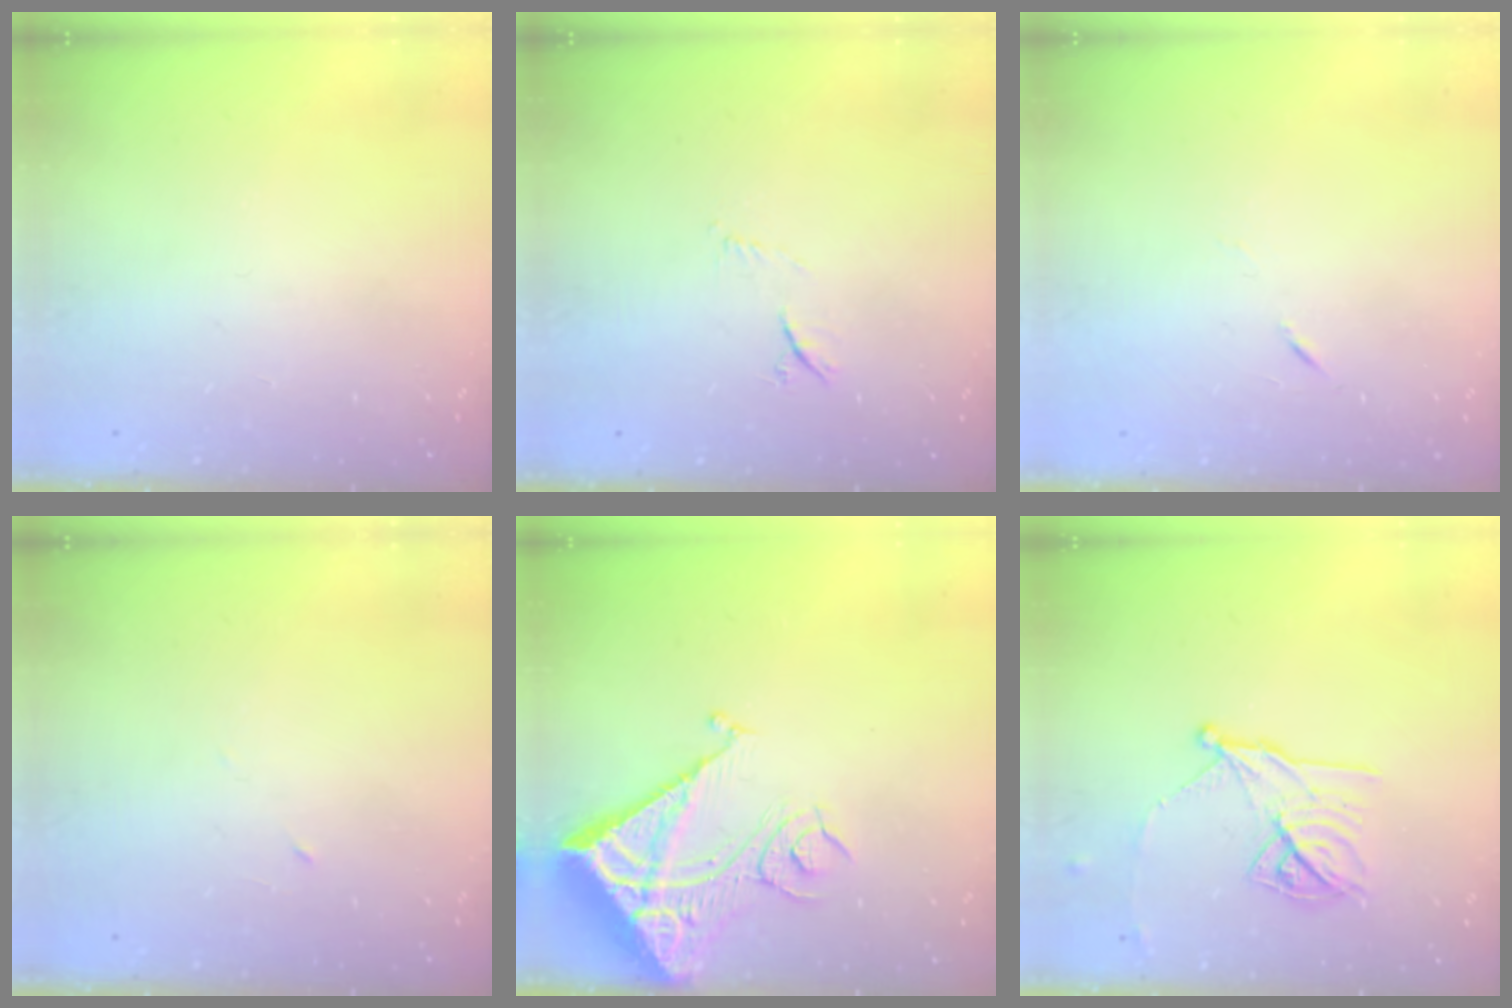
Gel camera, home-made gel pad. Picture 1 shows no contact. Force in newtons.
{"total": 4.7, "press": 4.6, "slide": 1.2}
{"total": 3.8, "press": 3.6, "slide": 1.1}
{"total": 2.7, "press": 2.5, "slide": 1.0}
{"total": 17.3, "press": 17.1, "slide": 2.3}
{"total": 12.9, "press": 12.9, "slide": 0.2}